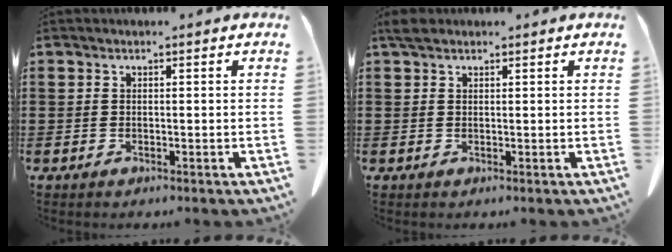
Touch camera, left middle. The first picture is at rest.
{"total": 1.7, "force": [1.2, 0.8, 0.7], "torque": [-0.020, 0.003, 0.025]}